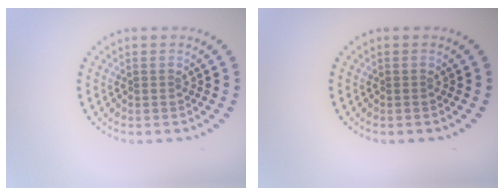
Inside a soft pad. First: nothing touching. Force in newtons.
{"total": 0.0}